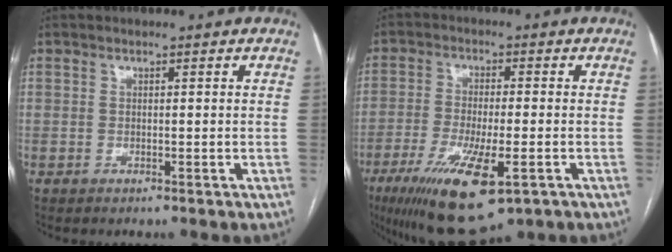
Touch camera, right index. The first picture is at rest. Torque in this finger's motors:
{"motor_torque": [1.72, -0.42, 0.79, 0.18]}